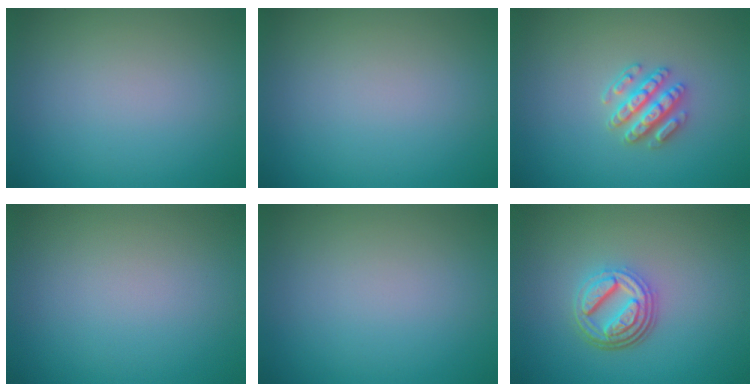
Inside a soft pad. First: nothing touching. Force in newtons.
{"total": 0.0}
{"total": 3.5, "press": 3.1, "slide": 1.5}
{"total": 0.0}
{"total": 0.0}
{"total": 4.7, "press": 3.5, "slide": 3.1}